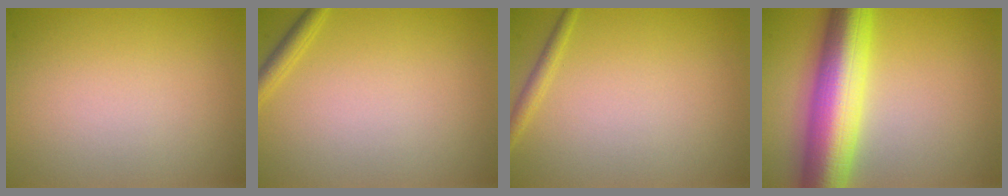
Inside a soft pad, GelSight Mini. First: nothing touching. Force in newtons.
{"total": 1.5, "press": 1.5, "slide": 0.2}
{"total": 1.1, "press": 1.1, "slide": 0.0}
{"total": 10.4, "press": 10.4, "slide": 0.2}